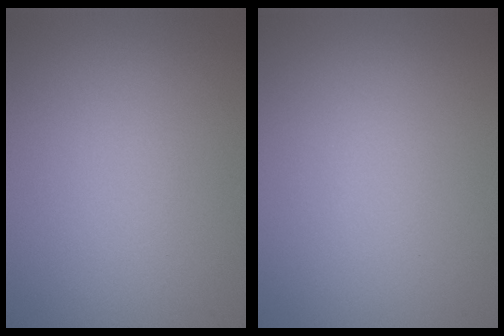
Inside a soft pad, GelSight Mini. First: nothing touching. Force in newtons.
{"total": 0.0}